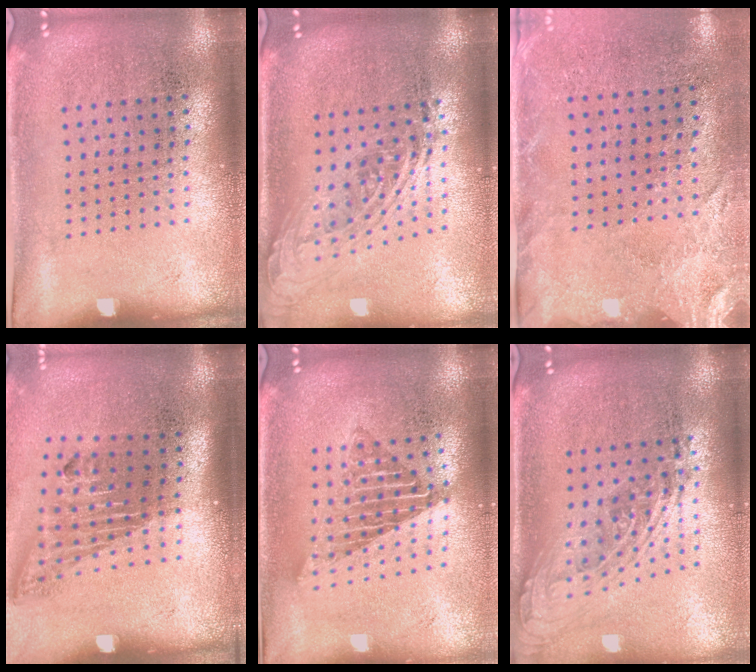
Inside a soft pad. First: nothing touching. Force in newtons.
{"total": 2.1, "press": 1.5, "slide": 1.4}
{"total": 2.6, "press": 2.1, "slide": 1.6}
{"total": 1.6, "press": 1.1, "slide": 1.1}
{"total": 1.7, "press": 1.4, "slide": 1.0}
{"total": 2.1, "press": 1.6, "slide": 1.4}